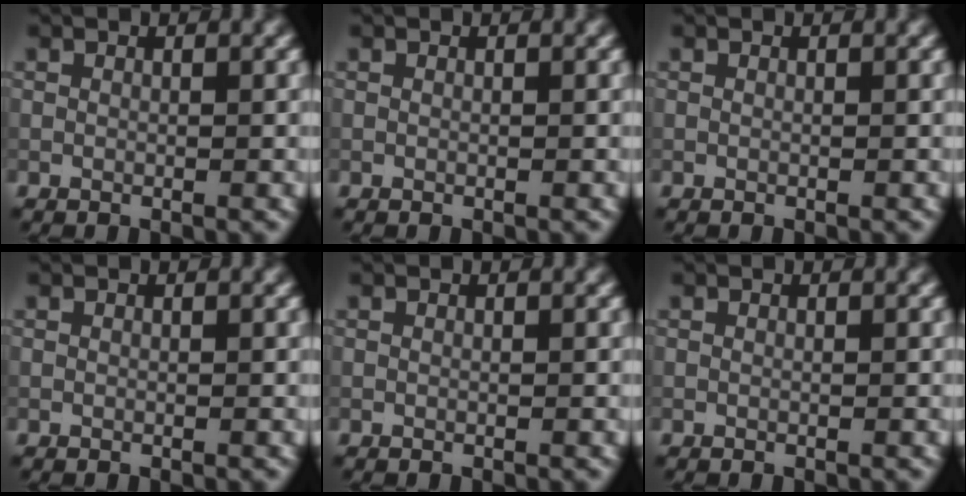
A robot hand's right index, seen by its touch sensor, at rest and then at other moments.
{"total": 0.0}
{"total": 0.0}
{"total": 0.0}
{"total": 0.0}
{"total": 0.0}